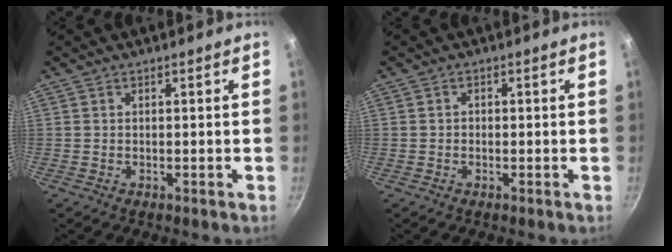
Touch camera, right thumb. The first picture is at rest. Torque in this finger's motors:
{"motor_torque": [-0.22, 0.03, -0.10, 0.14, 0.06]}